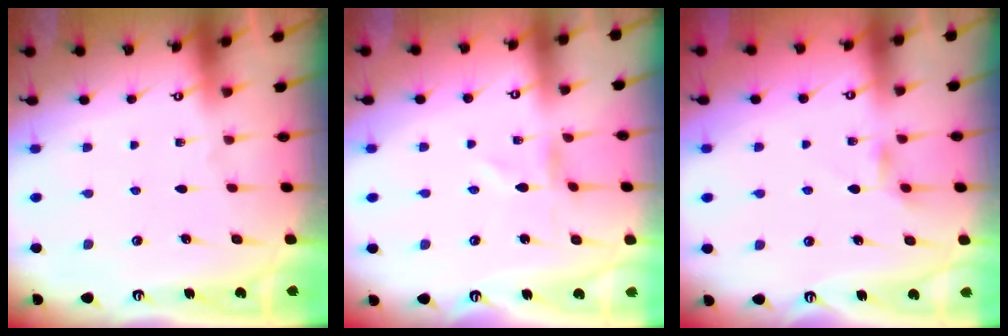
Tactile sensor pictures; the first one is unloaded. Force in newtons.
{"total": 0.0}
{"total": 2.9, "press": 2.9, "slide": 0.4}